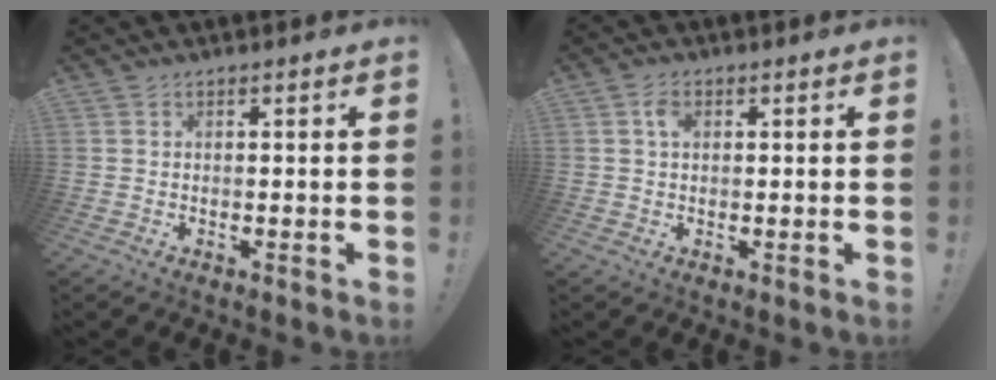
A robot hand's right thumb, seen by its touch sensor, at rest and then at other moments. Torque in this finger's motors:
{"motor_torque": [0.41, 0.53, 0.14, -0.11, -0.03]}